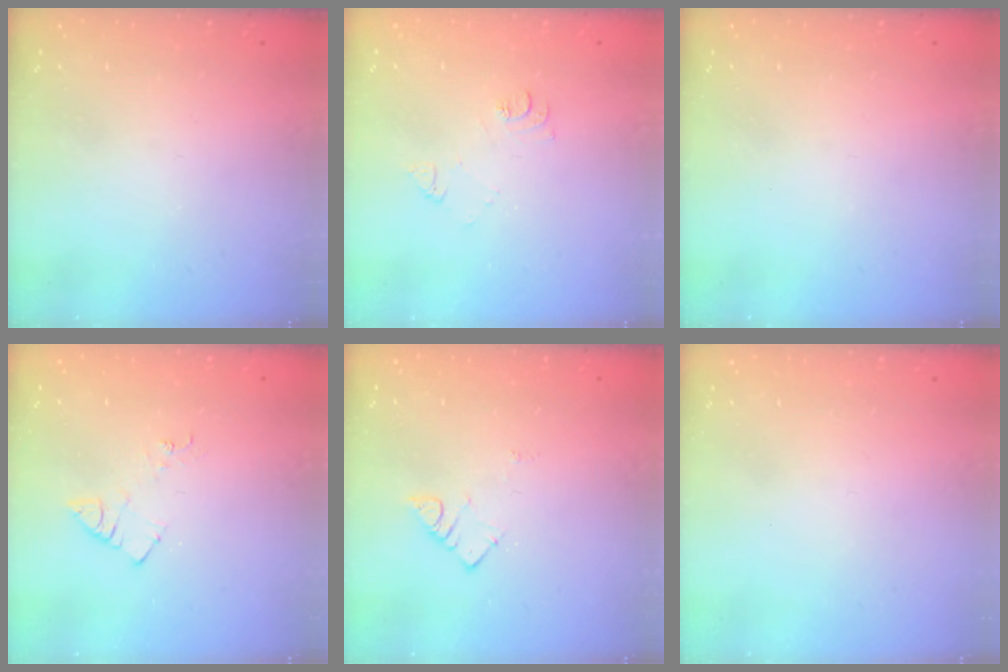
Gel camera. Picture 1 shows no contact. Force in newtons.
{"total": 6.4, "press": 6.4, "slide": 0.7}
{"total": 0.0}
{"total": 6.2, "press": 6.2, "slide": 0.6}
{"total": 3.5, "press": 3.5, "slide": 0.4}
{"total": 1.8, "press": 1.8, "slide": 0.2}